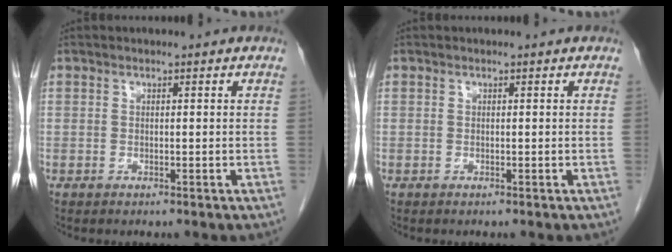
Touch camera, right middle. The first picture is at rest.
{"total": 0.0}